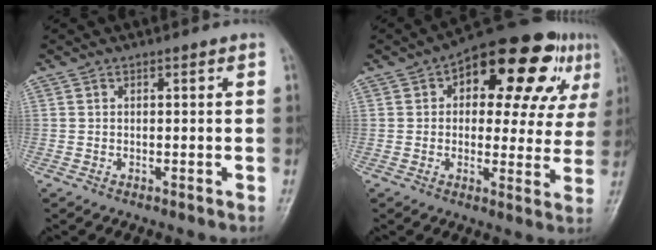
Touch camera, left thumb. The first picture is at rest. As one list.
[{"total": 20.2, "force": [8.0, 10.2, 15.4], "torque": [-0.154, 0.015, 0.103]}]